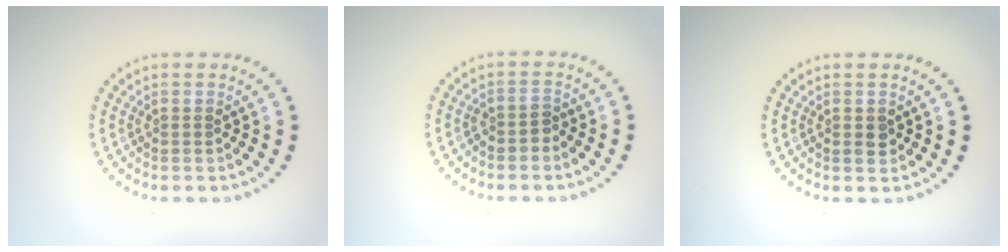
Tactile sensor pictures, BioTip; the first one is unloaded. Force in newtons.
{"total": 1.2, "press": 1.0, "slide": 0.7}
{"total": 1.2, "press": 1.1, "slide": 0.3}